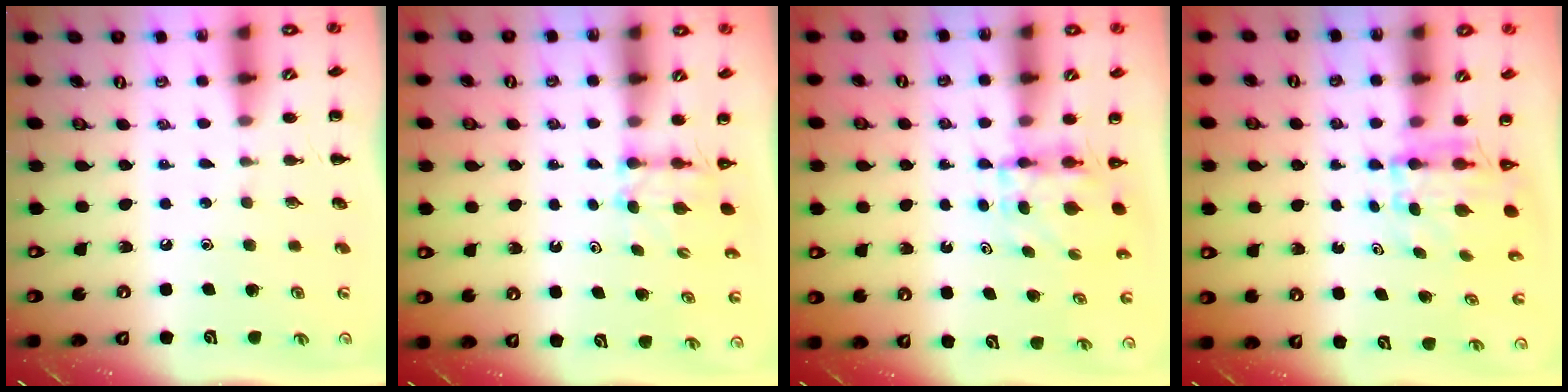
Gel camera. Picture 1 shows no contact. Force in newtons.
{"total": 2.8, "press": 2.6, "slide": 1.1}
{"total": 3.9, "press": 3.9, "slide": 0.3}
{"total": 4.7, "press": 4.7, "slide": 0.7}